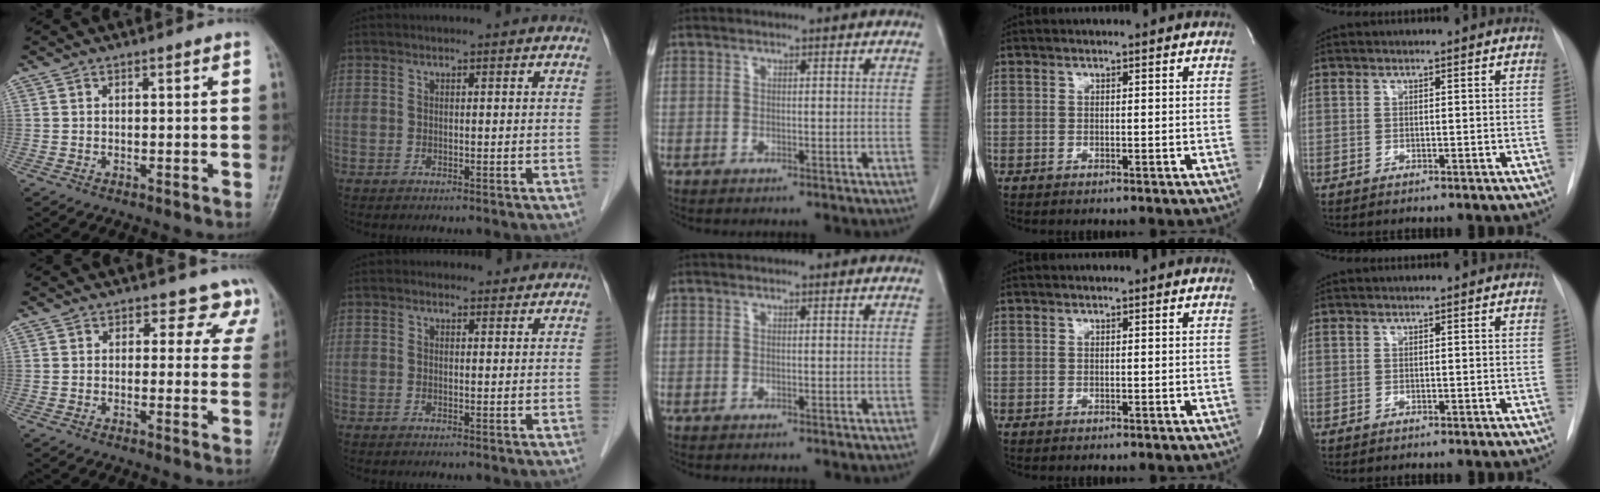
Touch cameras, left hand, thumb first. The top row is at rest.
{"thumb": {"total": 6.4, "force": [4.7, 4.3, 0.9], "torque": [0.040, -0.017, 0.029]}, "index": {"total": 1.5, "force": [1.2, 0.9, -0.1], "torque": [0.001, 0.005, 0.013]}}